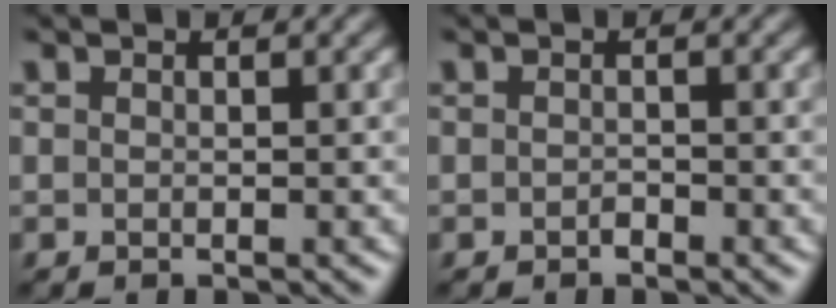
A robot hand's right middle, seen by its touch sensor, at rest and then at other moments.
{"total": 0.6, "force": [-0.4, 0.3, 0.3], "torque": [-0.004, -0.001, -0.007]}